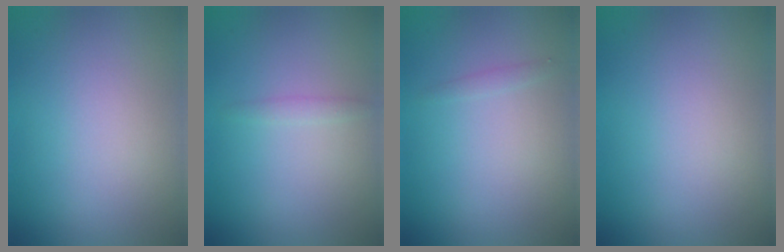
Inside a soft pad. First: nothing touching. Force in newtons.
{"total": 0.8, "press": 0.8, "slide": 0.1}
{"total": 0.6, "press": 0.6, "slide": 0.0}
{"total": 0.0}